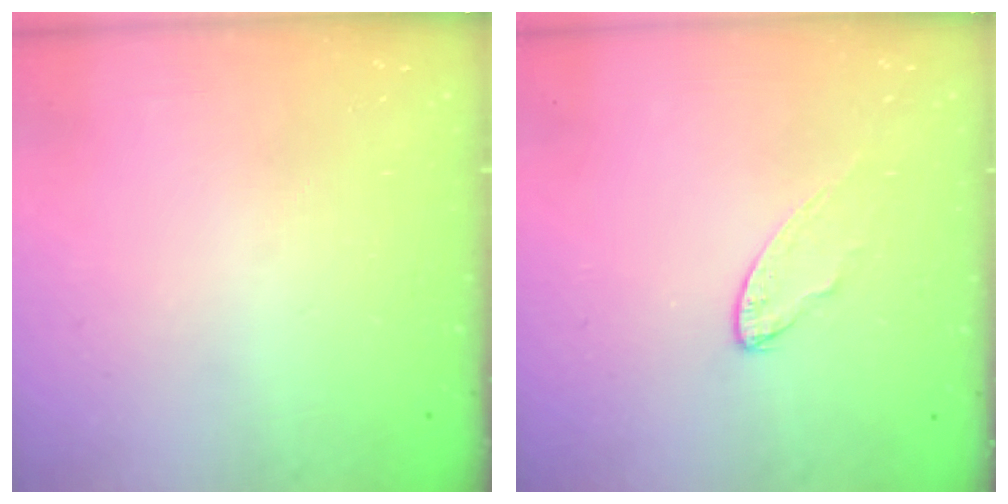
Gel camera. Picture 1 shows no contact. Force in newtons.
{"total": 4.8, "press": 4.8, "slide": 0.3}